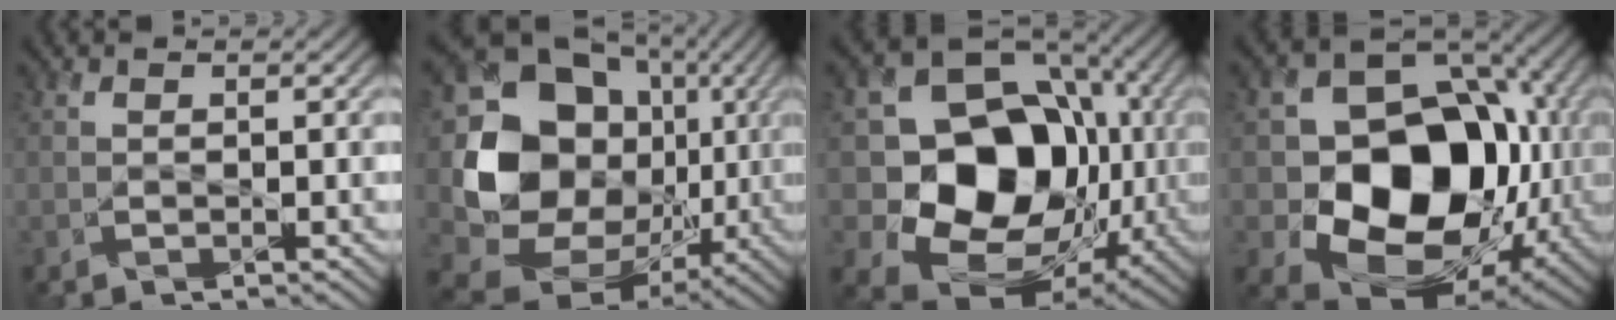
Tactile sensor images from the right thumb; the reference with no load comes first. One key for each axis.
{"total": 20.3, "fx": 0.9, "fy": 16.7, "fz": 11.4, "tx": -0.269, "ty": -0.029, "tz": 0.044}
{"total": 17.0, "fx": -0.1, "fy": 13.8, "fz": 9.9, "tx": -0.171, "ty": -0.041, "tz": 0.006}
{"total": 18.0, "fx": -1.3, "fy": 13.9, "fz": 11.3, "tx": -0.180, "ty": -0.047, "tz": -0.005}